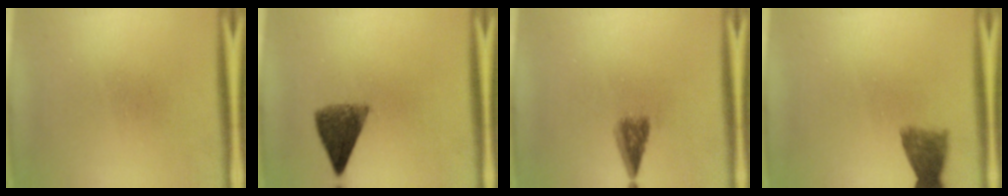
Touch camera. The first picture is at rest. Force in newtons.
{"total": 6.6}
{"total": 3.2}
{"total": 4.0}